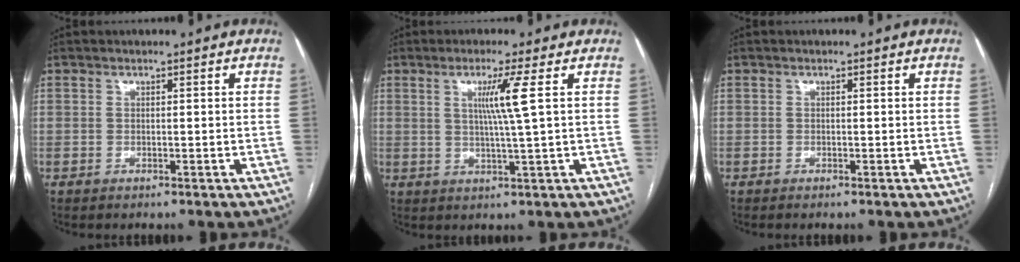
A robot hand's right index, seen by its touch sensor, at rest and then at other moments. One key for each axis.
{"total": 5.4, "fx": 1.4, "fy": -1.5, "fz": 5.0, "tx": -0.094, "ty": -0.005, "tz": 0.028}
{"total": 0.0}